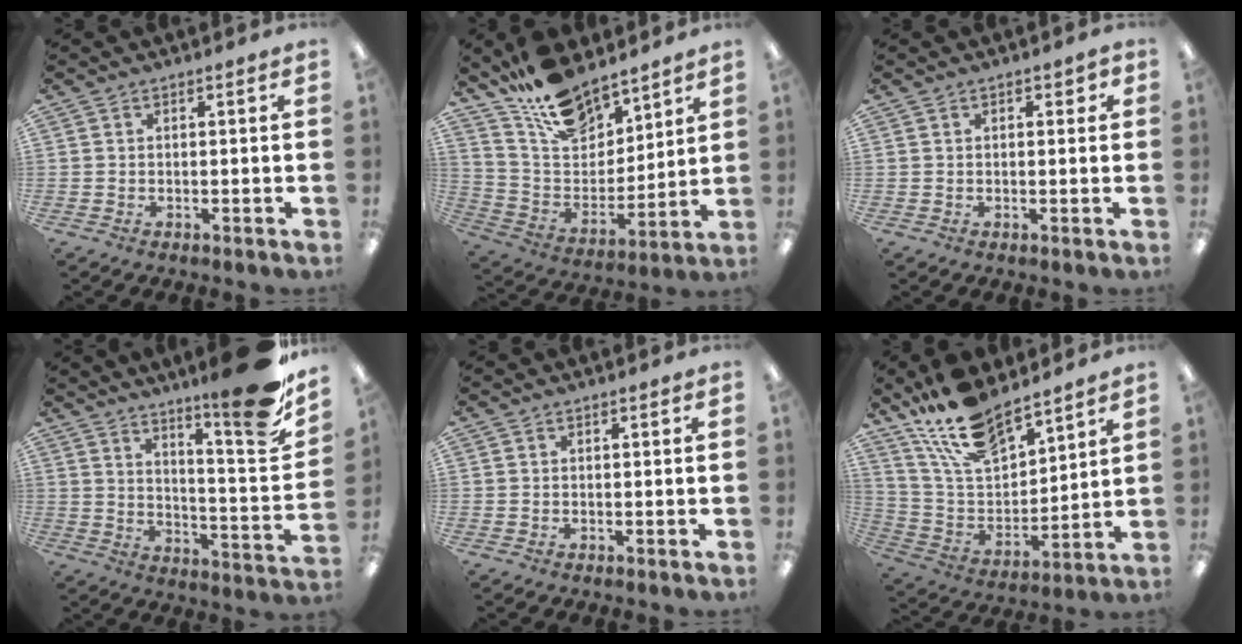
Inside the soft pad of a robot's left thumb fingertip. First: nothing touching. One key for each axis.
{"total": 15.9, "fx": 12.8, "fy": 7.5, "fz": 5.8, "tx": -0.118, "ty": -0.085, "tz": 0.239}
{"total": 1.6, "fx": 0.6, "fy": 0.9, "fz": 1.1, "tx": -0.013, "ty": 0.003, "tz": 0.007}
{"total": 17.2, "fx": 13.0, "fy": 2.0, "fz": 11.1, "tx": -0.151, "ty": -0.115, "tz": 0.203}
{"total": 0.0}
{"total": 16.1, "fx": 13.3, "fy": 5.9, "fz": 6.9, "tx": -0.150, "ty": -0.077, "tz": 0.244}